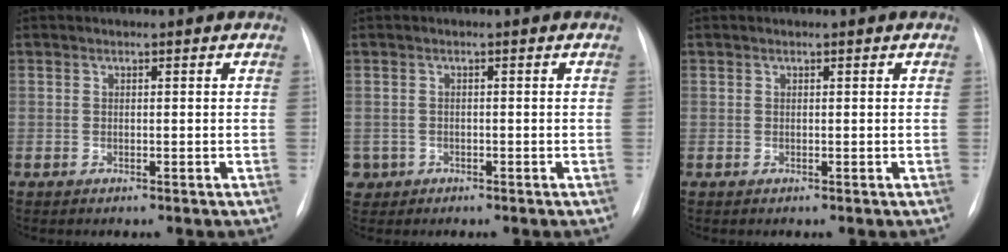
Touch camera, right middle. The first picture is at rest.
{"total": 2.2, "force": [-0.9, 2.0, -0.2], "torque": [0.003, 0.009, -0.015]}
{"total": 0.0}